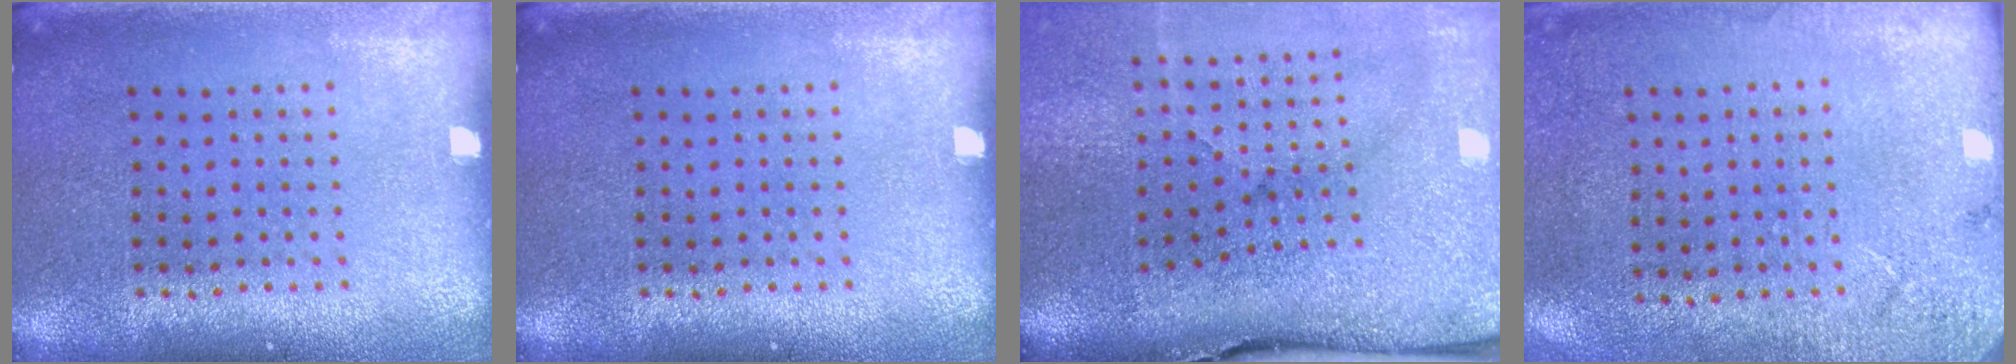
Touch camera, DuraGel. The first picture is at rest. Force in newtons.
{"total": 0.0}
{"total": 5.0, "press": 3.9, "slide": 3.1}
{"total": 2.6, "press": 2.3, "slide": 1.2}